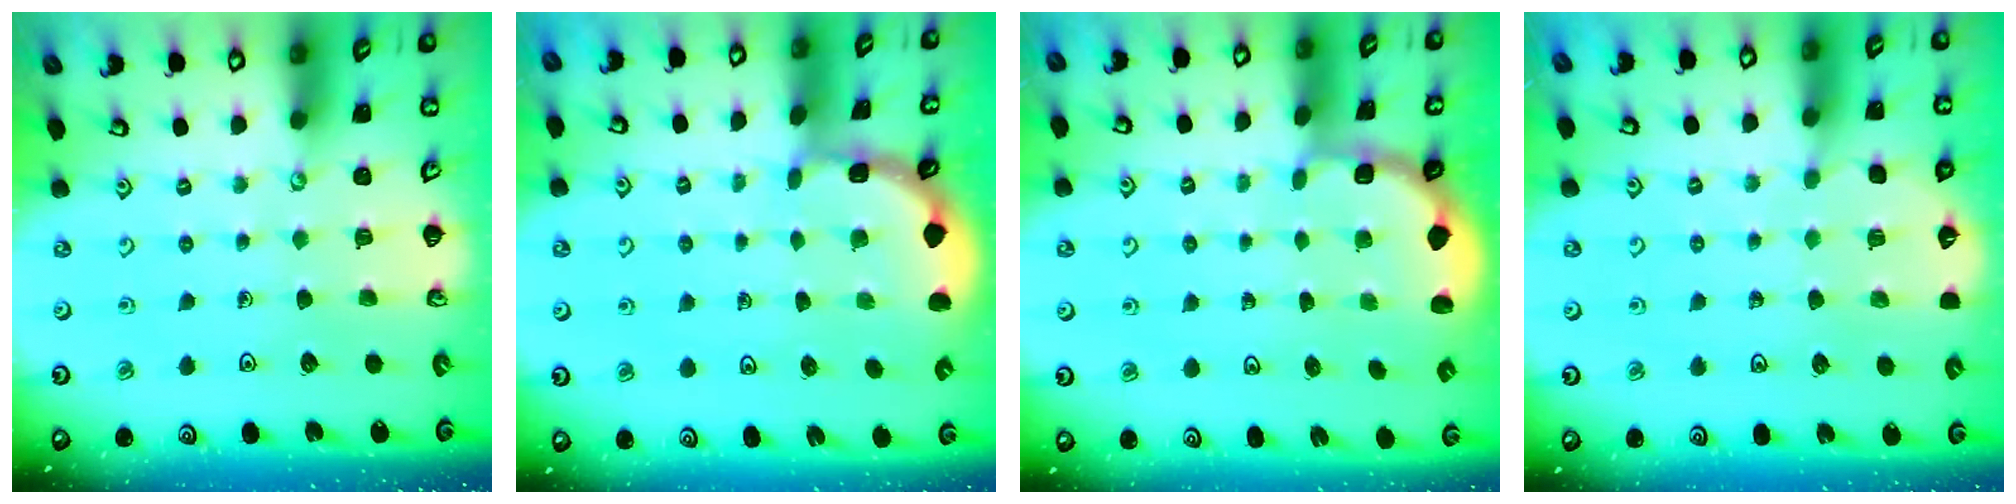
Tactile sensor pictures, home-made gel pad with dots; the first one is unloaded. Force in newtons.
{"total": 1.7, "press": 1.7, "slide": 0.2}
{"total": 1.8, "press": 1.6, "slide": 0.7}
{"total": 6.9, "press": 6.6, "slide": 1.9}